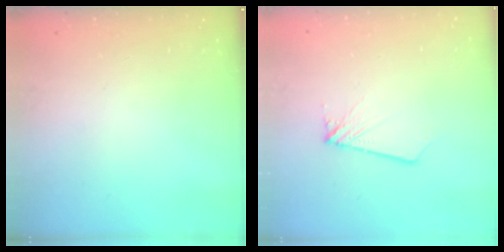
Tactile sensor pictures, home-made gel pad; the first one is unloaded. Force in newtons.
{"total": 1.9, "press": 1.9, "slide": 0.1}